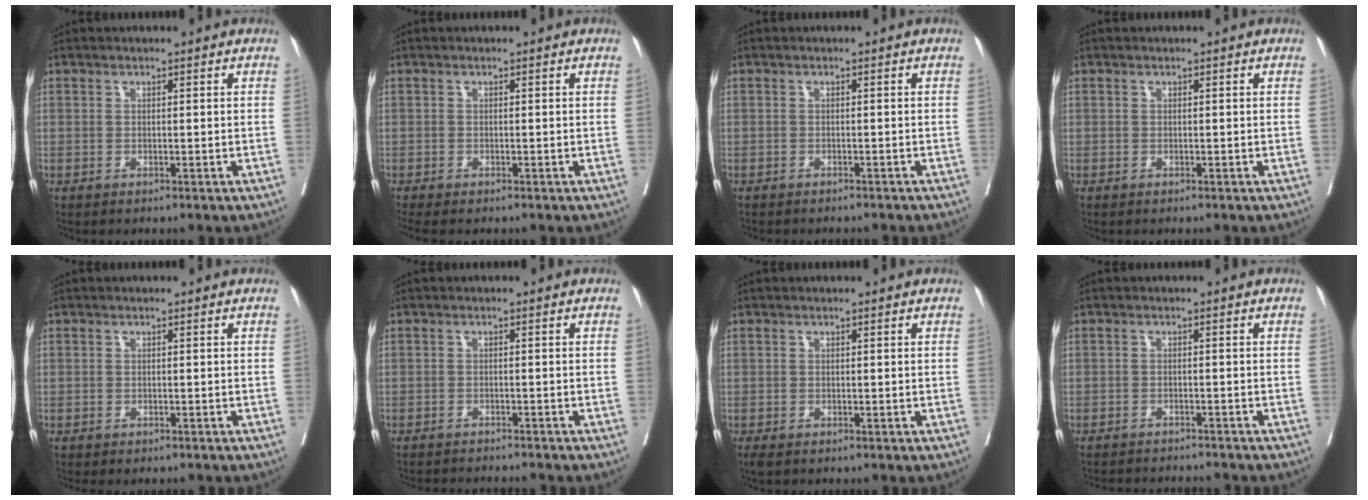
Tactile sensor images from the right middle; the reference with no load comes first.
{"total": 3.3, "force": [-2.8, 0.6, 1.6], "torque": [-0.017, -0.009, -0.043]}
{"total": 5.8, "force": [-5.4, 0.9, 2.0], "torque": [-0.020, -0.008, -0.063]}
{"total": 0.0}
{"total": 1.1, "force": [-0.9, 0.6, 0.1], "torque": [-0.004, 0.001, -0.016]}
{"total": 7.2, "force": [-6.9, 0.2, 2.0], "torque": [-0.017, -0.011, -0.092]}
{"total": 1.6, "force": [-1.2, 0.7, 0.8], "torque": [-0.018, -0.008, -0.021]}
{"total": 8.6, "force": [-8.3, 0.7, 2.2], "torque": [-0.022, -0.006, -0.106]}